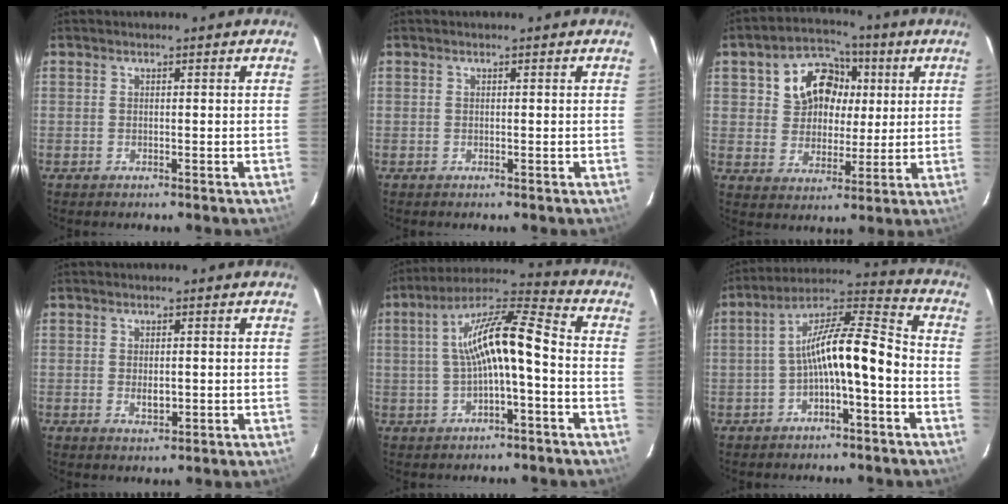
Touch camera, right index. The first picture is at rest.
{"total": 0.0}
{"total": 11.7, "force": [3.6, 9.7, 5.4], "torque": [-0.120, 0.034, 0.065]}
{"total": 2.6, "force": [-0.2, 1.5, 2.1], "torque": [-0.035, -0.003, -0.001]}
{"total": 12.1, "force": [-1.0, 2.6, 11.8], "torque": [-0.217, 0.029, -0.015]}
{"total": 11.6, "force": [-3.3, 2.5, 10.8], "torque": [-0.197, 0.028, -0.056]}